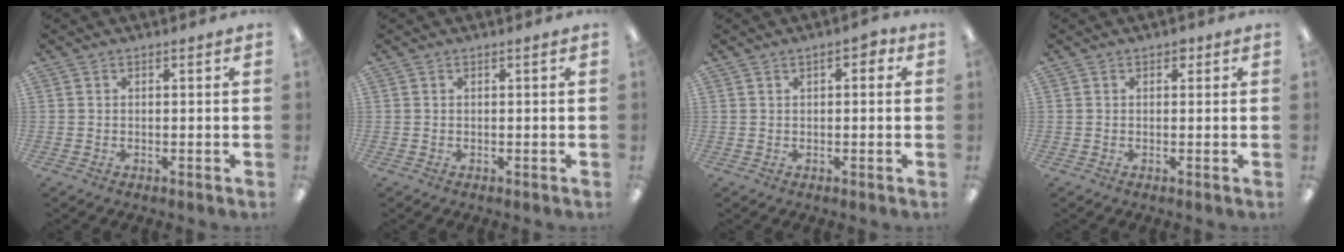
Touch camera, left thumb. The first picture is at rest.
{"total": 0.0}
{"total": 2.6, "force": [1.0, 1.3, 2.0], "torque": [-0.026, 0.000, 0.013]}
{"total": 1.4, "force": [0.7, 0.9, 0.7], "torque": [-0.007, 0.000, 0.010]}